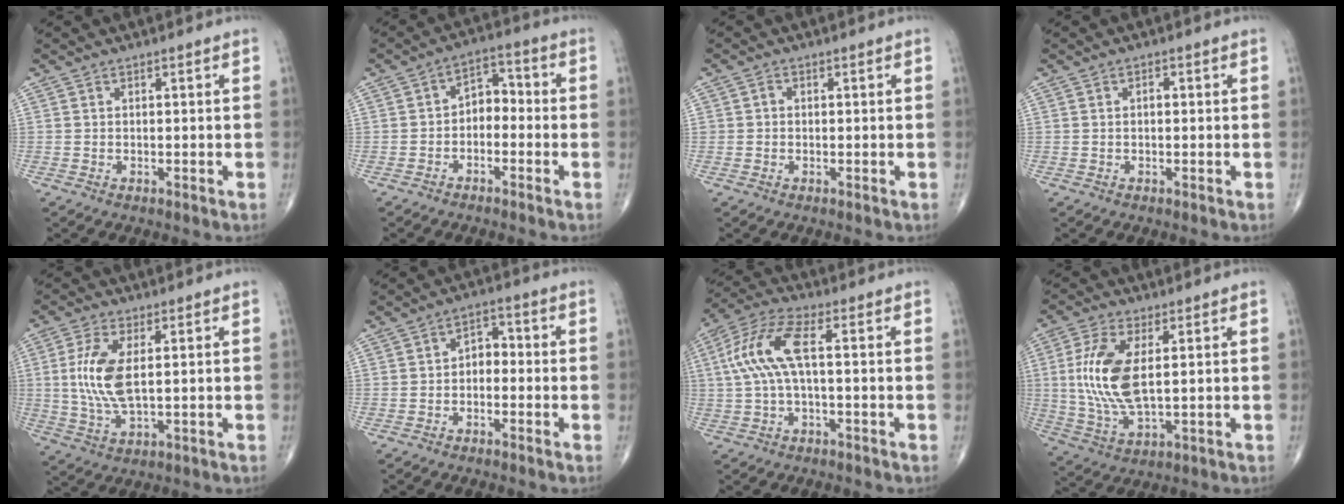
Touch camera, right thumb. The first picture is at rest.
{"total": 5.4, "force": [-1.6, 3.7, 3.5], "torque": [-0.032, 0.035, -0.042]}
{"total": 1.1, "force": [-0.1, 1.0, 0.4], "torque": [0.000, 0.004, -0.003]}
{"total": 0.8, "force": [0.0, 0.5, 0.6], "torque": [-0.006, 0.002, -0.003]}
{"total": 9.4, "force": [1.2, 3.9, 8.4], "torque": [-0.191, -0.007, 0.026]}
{"total": 4.0, "force": [-1.0, 2.8, 2.6], "torque": [-0.021, 0.024, -0.030]}
{"total": 10.0, "force": [0.8, 3.3, 9.4], "torque": [-0.226, 0.031, 0.013]}
{"total": 12.3, "force": [1.7, 5.2, 11.0], "torque": [-0.243, -0.010, 0.039]}